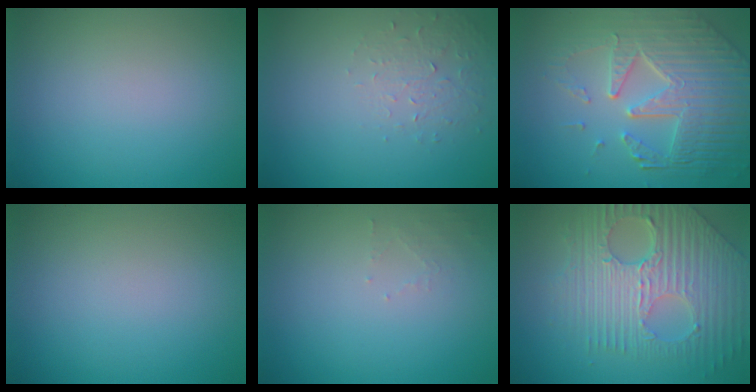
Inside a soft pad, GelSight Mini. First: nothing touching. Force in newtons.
{"total": 1.4, "press": 0.7, "slide": 1.2}
{"total": 8.4, "press": 5.8, "slide": 6.0}
{"total": 0.0}
{"total": 1.0, "press": 1.0, "slide": 0.2}
{"total": 9.1, "press": 6.3, "slide": 6.6}